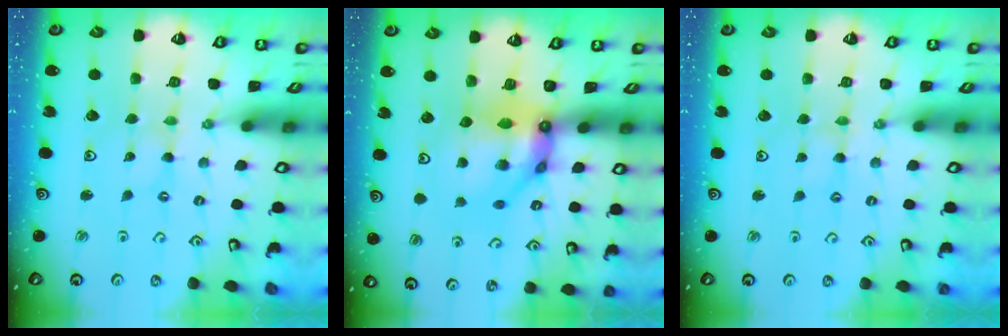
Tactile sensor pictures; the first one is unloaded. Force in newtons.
{"total": 13.1, "press": 13.0, "slide": 1.6}
{"total": 2.4, "press": 2.4, "slide": 0.4}